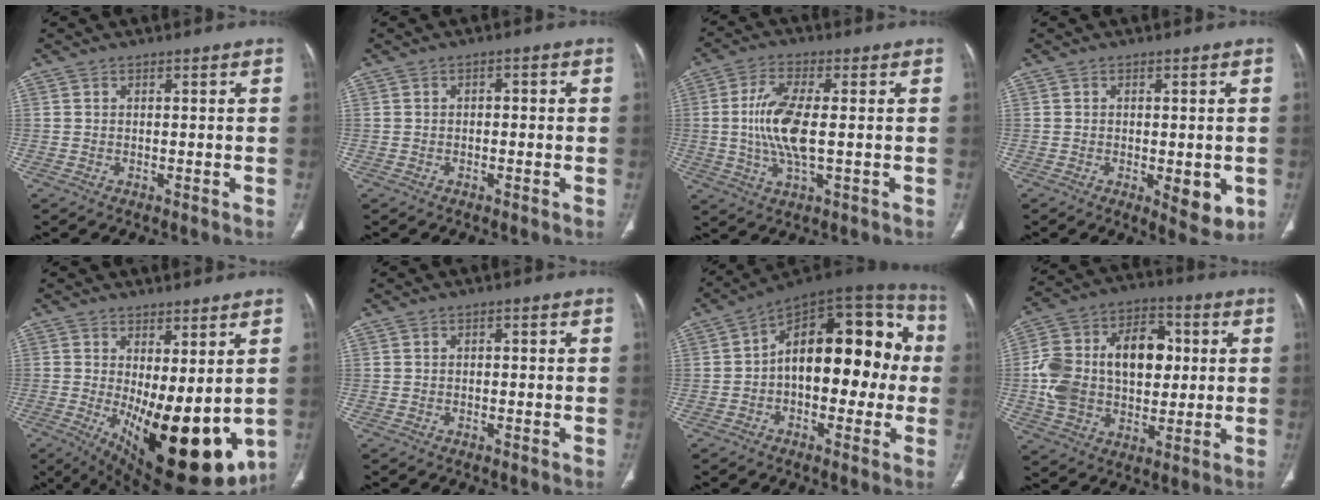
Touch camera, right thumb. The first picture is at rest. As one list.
[{"total": 1.2, "force": [-0.1, 0.8, 0.9], "torque": [-0.005, 0.001, -0.009]}, {"total": 10.2, "force": [-0.1, 3.5, 9.6], "torque": [-0.212, -0.006, -0.004]}, {"total": 6.3, "force": [-1.5, 2.7, 5.5], "torque": [-0.059, -0.012, -0.012]}, {"total": 20.6, "force": [-2.4, 8.4, 18.6], "torque": [-0.242, -0.039, -0.004]}, {"total": 0.6, "force": [-0.1, 0.3, 0.5], "torque": [-0.003, -0.002, -0.005]}, {"total": 20.6, "force": [-0.1, 11.4, 17.2], "torque": [-0.208, 0.050, -0.017]}, {"total": 21.6, "force": [1.8, 14.4, 15.9], "torque": [-0.273, 0.026, 0.035]}]